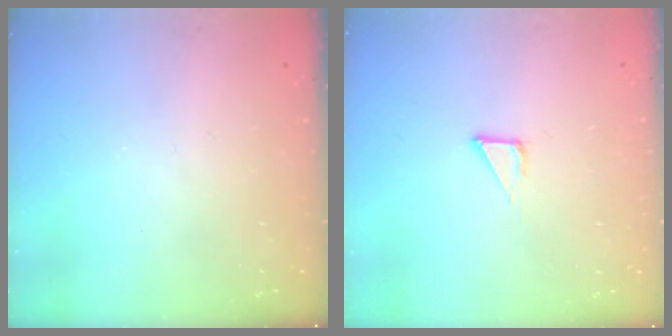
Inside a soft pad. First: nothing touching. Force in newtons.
{"total": 3.5, "press": 3.5, "slide": 0.2}